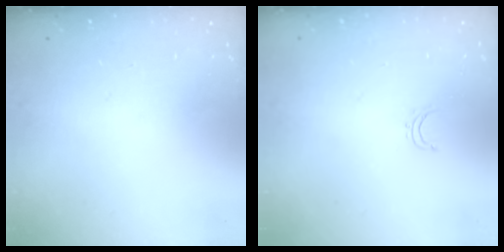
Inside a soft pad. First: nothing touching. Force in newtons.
{"total": 3.6, "press": 3.6, "slide": 0.3}